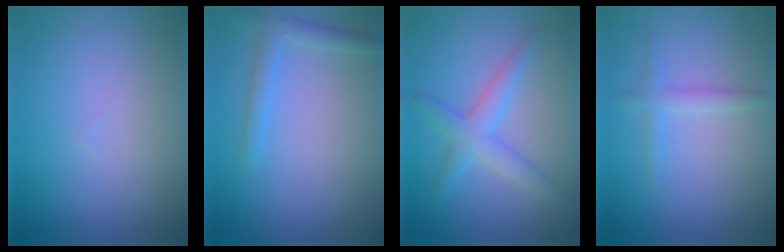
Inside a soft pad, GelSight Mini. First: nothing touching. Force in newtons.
{"total": 1.9, "press": 1.9, "slide": 0.1}
{"total": 2.9, "press": 2.9, "slide": 0.1}
{"total": 1.5, "press": 1.5, "slide": 0.0}